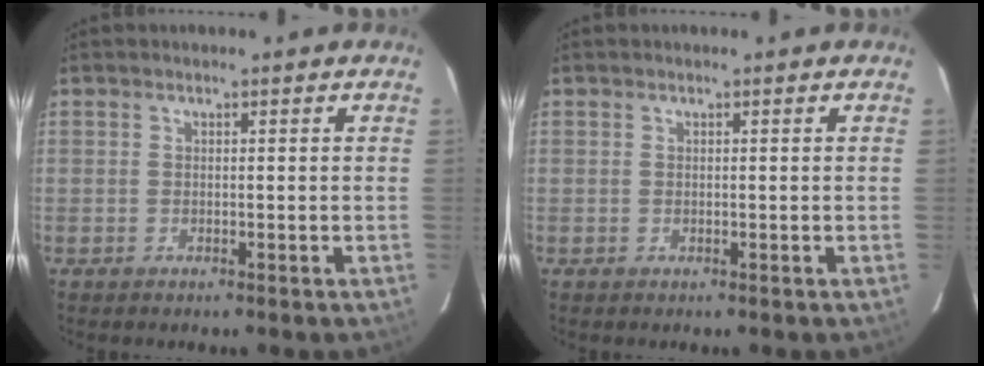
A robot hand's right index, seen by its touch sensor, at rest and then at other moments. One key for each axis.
{"total": 0.0}